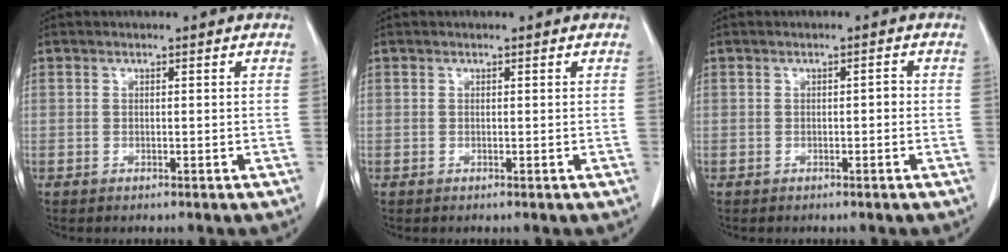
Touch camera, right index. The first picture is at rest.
{"total": 0.0}
{"total": 0.9, "force": [-0.2, 0.4, 0.8], "torque": [-0.011, 0.004, -0.002]}